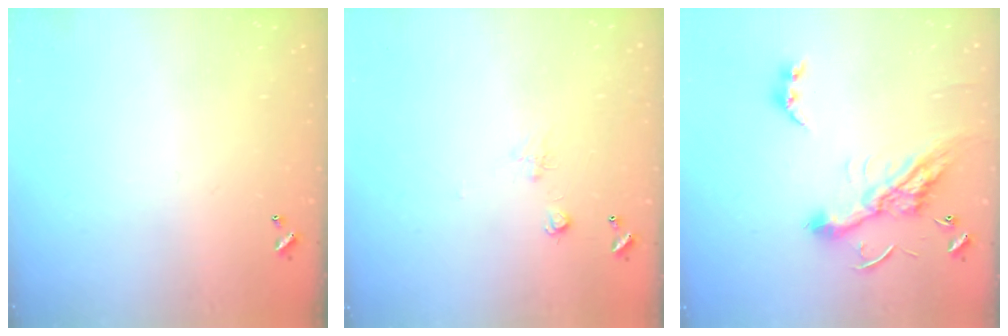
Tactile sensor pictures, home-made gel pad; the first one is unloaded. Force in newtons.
{"total": 0.5, "press": 0.0, "slide": 0.5}
{"total": 14.9, "press": 14.8, "slide": 1.5}